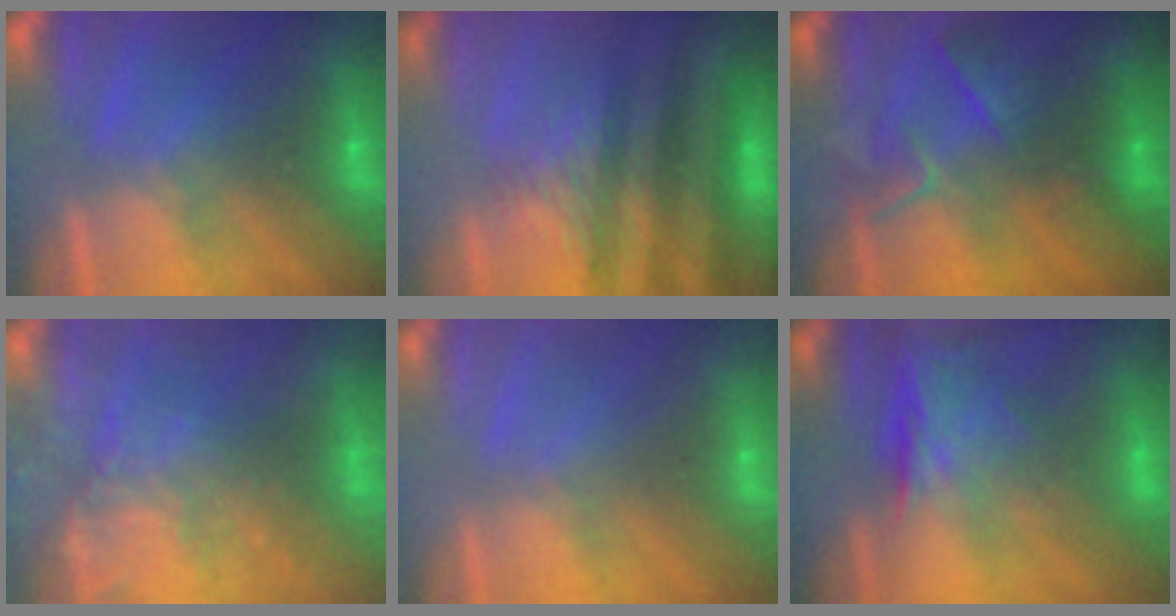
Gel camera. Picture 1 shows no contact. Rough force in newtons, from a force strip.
{"total": 3.3}
{"total": 2.6}
{"total": 8.4}
{"total": 3.0}
{"total": 1.3}